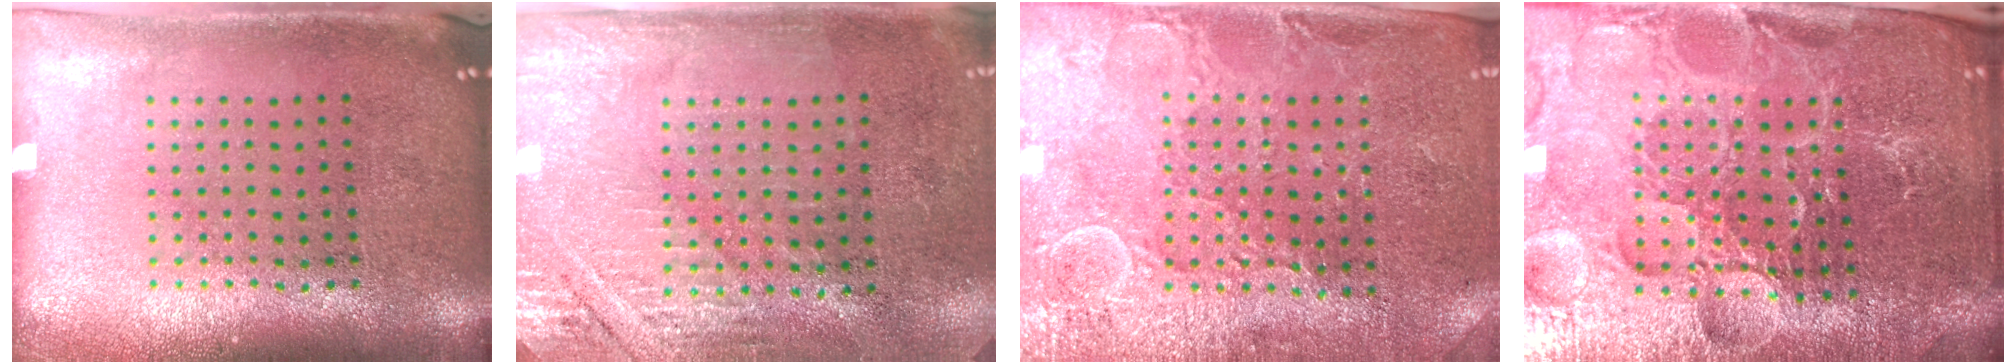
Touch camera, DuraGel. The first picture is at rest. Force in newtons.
{"total": 2.9, "press": 2.7, "slide": 1.1}
{"total": 2.9, "press": 2.9, "slide": 0.4}
{"total": 5.0, "press": 4.8, "slide": 1.4}